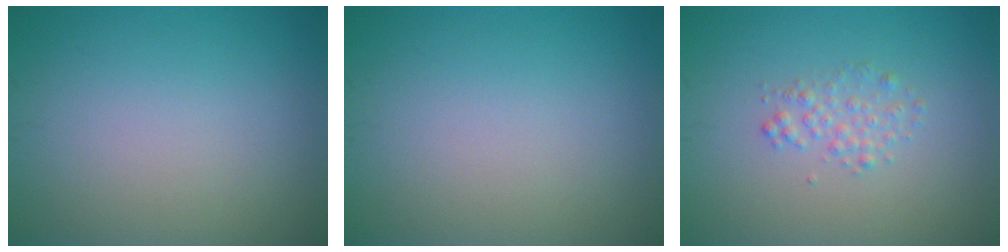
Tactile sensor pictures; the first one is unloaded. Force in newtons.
{"total": 0.0}
{"total": 1.5, "press": 1.5, "slide": 0.0}